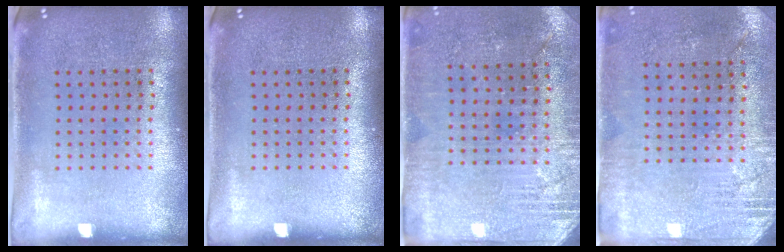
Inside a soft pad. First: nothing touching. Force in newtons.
{"total": 0.0}
{"total": 2.8, "press": 2.7, "slide": 0.8}
{"total": 2.8, "press": 2.4, "slide": 1.5}